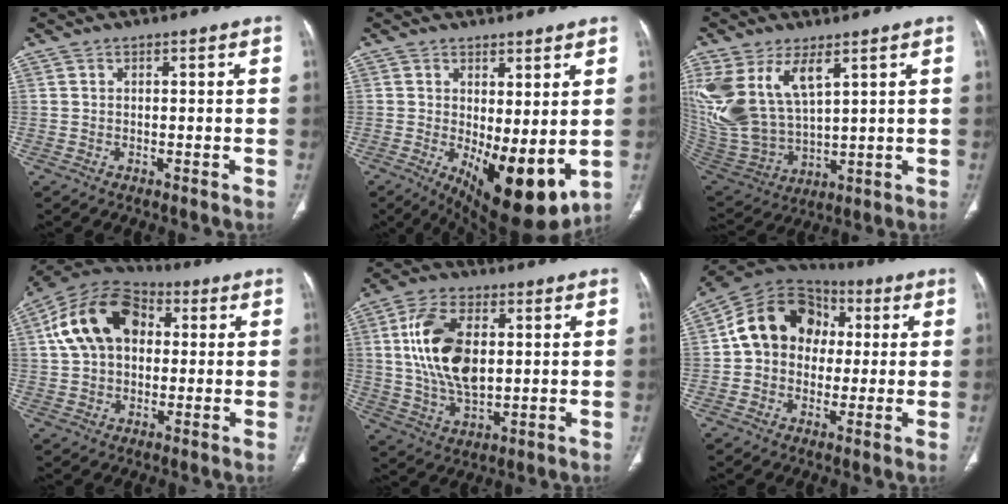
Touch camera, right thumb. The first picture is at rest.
{"total": 12.8, "force": [-1.1, 5.2, 11.7], "torque": [-0.162, -0.027, 0.002]}
{"total": 17.2, "force": [7.4, 8.8, 12.8], "torque": [-0.270, -0.026, 0.167]}
{"total": 16.4, "force": [3.3, 11.4, 11.3], "torque": [-0.186, 0.027, 0.049]}
{"total": 15.7, "force": [2.5, 8.8, 12.8], "torque": [-0.240, -0.004, 0.052]}
{"total": 15.6, "force": [2.1, 12.6, 9.0], "torque": [-0.119, 0.033, 0.025]}